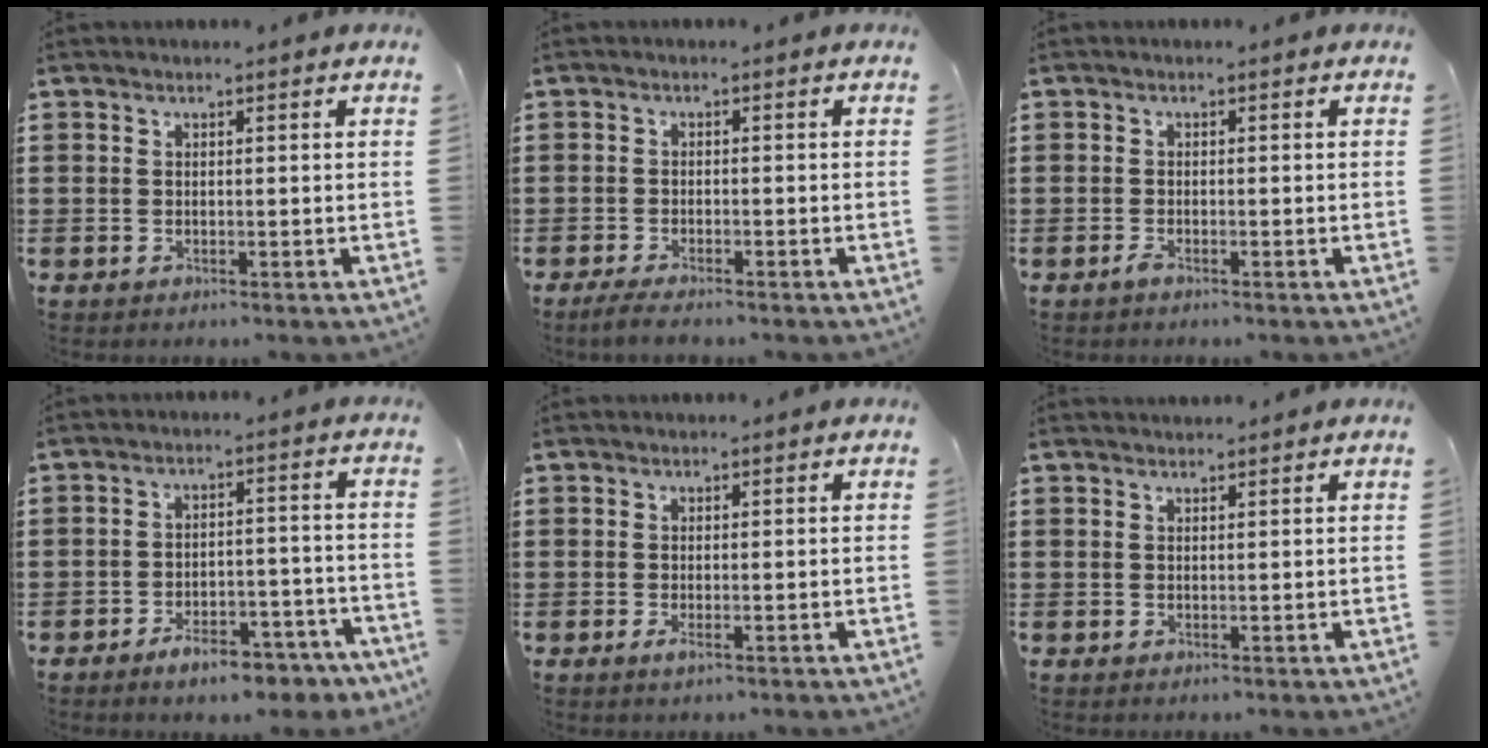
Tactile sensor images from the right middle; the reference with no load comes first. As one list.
[{"total": 1.9, "force": [-1.7, 0.1, 0.9], "torque": [-0.023, 0.000, -0.034]}, {"total": 0.9, "force": [-0.6, 0.1, 0.6], "torque": [-0.014, -0.004, -0.011]}, {"total": 6.3, "force": [-5.3, 1.6, 3.1], "torque": [-0.041, 0.012, -0.094]}, {"total": 1.1, "force": [-0.1, 0.1, 1.1], "torque": [-0.019, -0.003, 0.000]}, {"total": 0.9, "force": [0.8, 0.1, -0.1], "torque": [0.007, -0.003, 0.015]}]